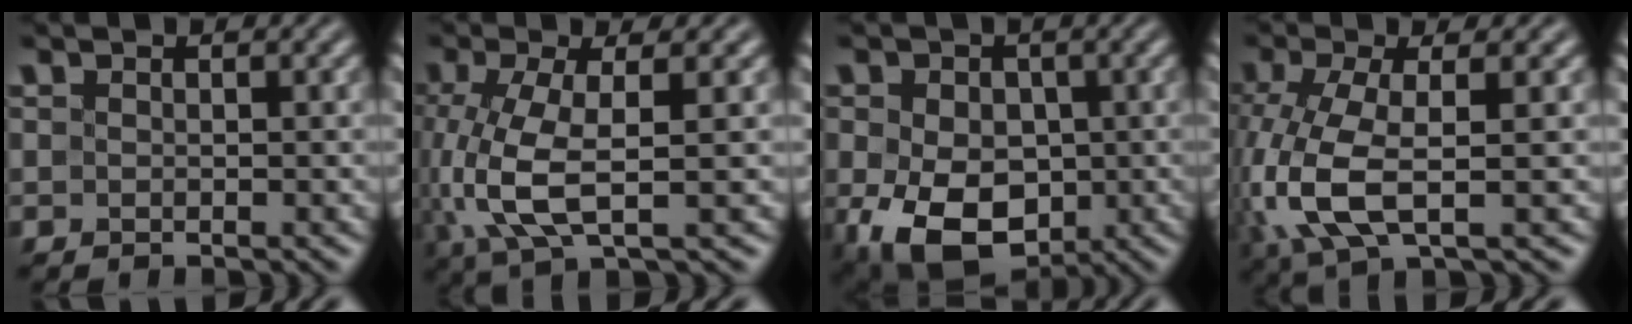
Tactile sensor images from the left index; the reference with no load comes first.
{"total": 6.4, "force": [-0.4, 2.1, 6.0], "torque": [-0.144, -0.006, -0.006]}
{"total": 10.3, "force": [-2.4, 7.2, 7.0], "torque": [-0.133, -0.028, -0.043]}
{"total": 7.2, "force": [-1.4, 2.7, 6.5], "torque": [-0.167, -0.005, -0.030]}